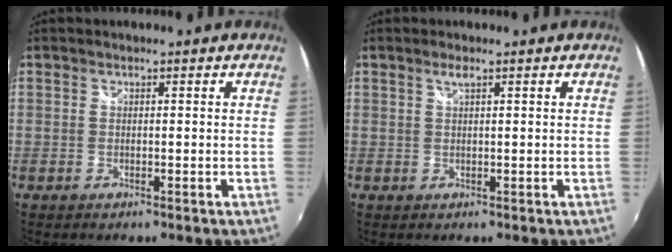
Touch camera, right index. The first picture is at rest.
{"total": 1.1, "force": [0.7, 0.0, 0.8], "torque": [-0.015, 0.003, 0.012]}